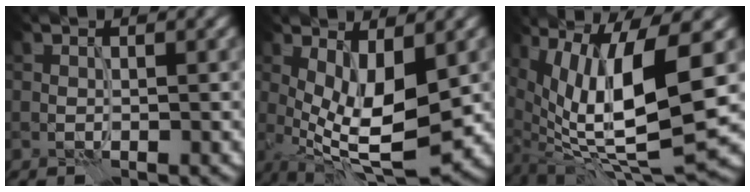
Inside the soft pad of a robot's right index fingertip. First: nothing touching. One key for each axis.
{"total": 9.0, "fx": -1.0, "fy": 3.1, "fz": 8.4, "tx": -0.151, "ty": -0.004, "tz": -0.019}
{"total": 12.7, "fx": 1.3, "fy": 4.5, "fz": 11.8, "tx": -0.214, "ty": -0.014, "tz": 0.028}